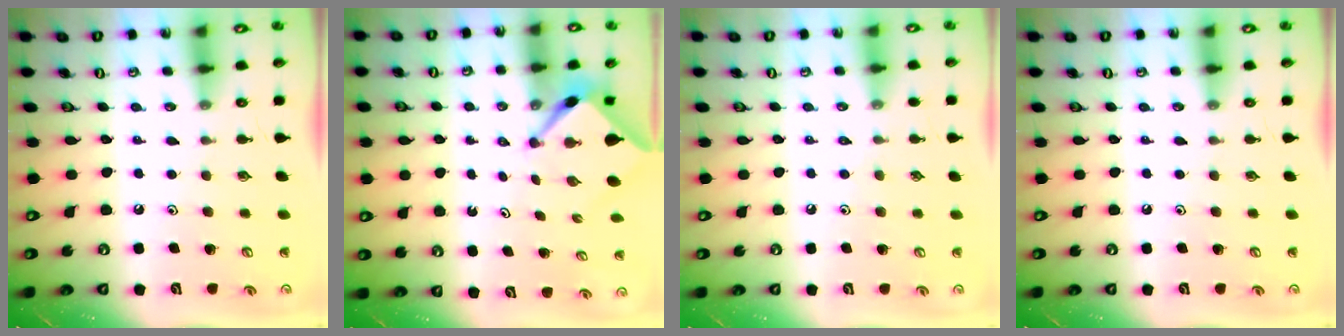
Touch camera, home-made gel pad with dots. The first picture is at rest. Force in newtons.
{"total": 2.8, "press": 2.7, "slide": 0.3}
{"total": 2.1, "press": 2.1, "slide": 0.4}
{"total": 0.0}